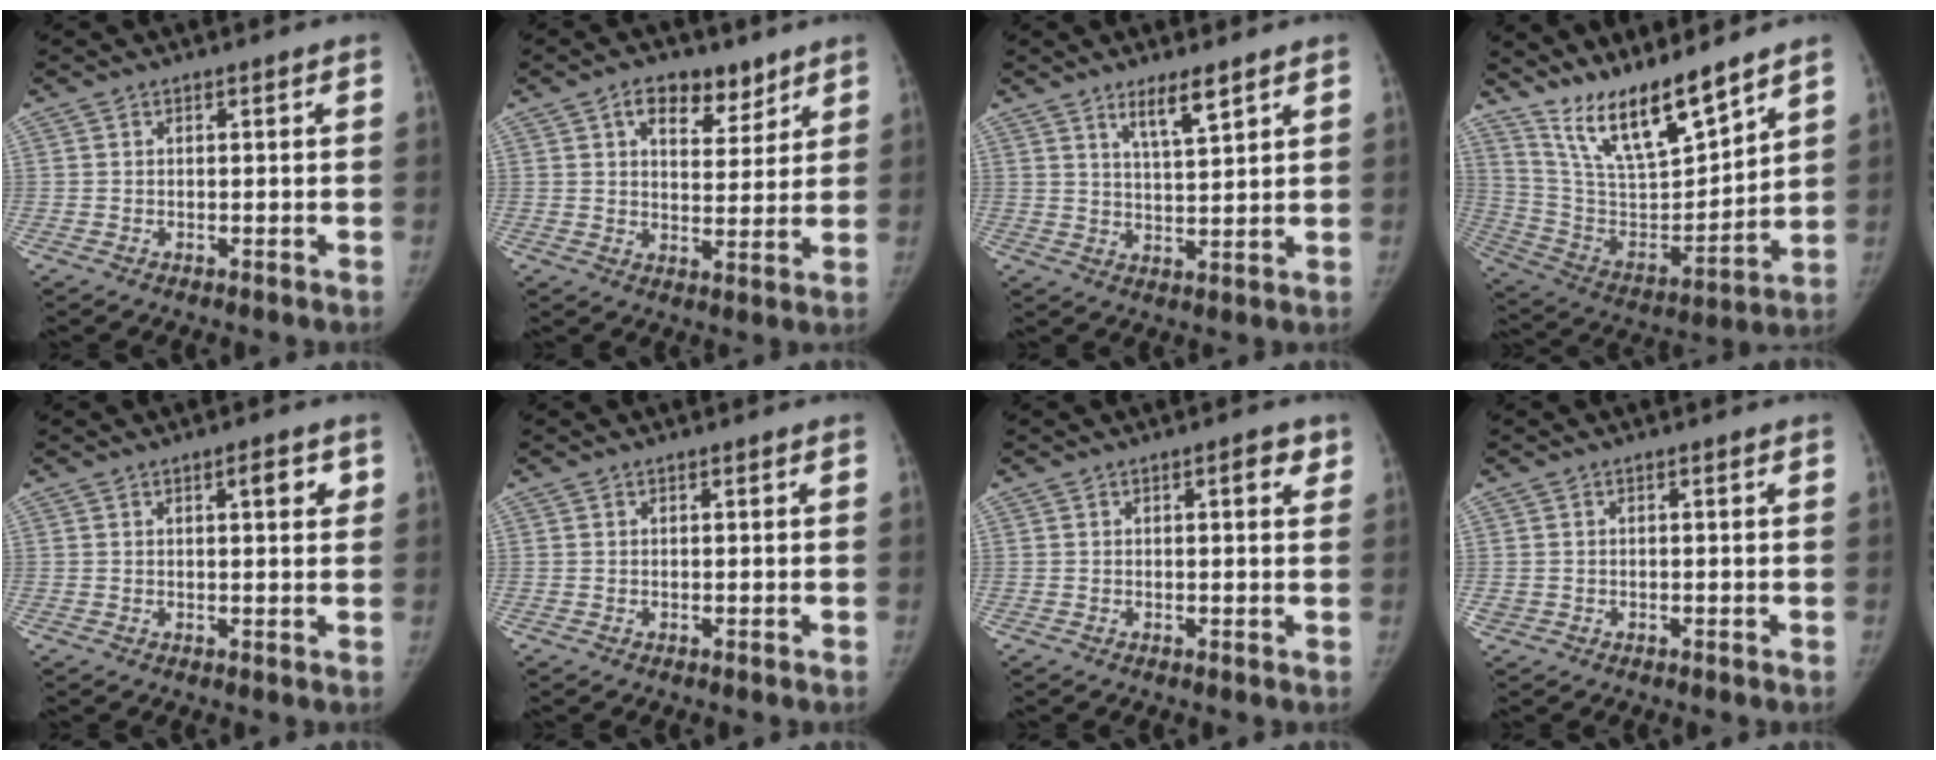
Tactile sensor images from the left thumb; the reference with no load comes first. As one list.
[{"total": 8.6, "force": [5.2, 5.0, 4.8], "torque": [-0.036, -0.025, 0.079]}, {"total": 5.6, "force": [3.8, 0.8, 4.0], "torque": [-0.064, -0.030, 0.071]}, {"total": 16.5, "force": [13.5, 3.2, 9.0], "torque": [-0.134, -0.080, 0.264]}, {"total": 3.4, "force": [1.5, 1.0, 2.9], "torque": [-0.030, -0.003, 0.018]}, {"total": 0.0}, {"total": 2.8, "force": [1.3, 1.0, 2.2], "torque": [-0.020, -0.002, 0.013]}, {"total": 0.8, "force": [-0.1, 0.8, 0.1], "torque": [-0.003, 0.002, -0.002]}]